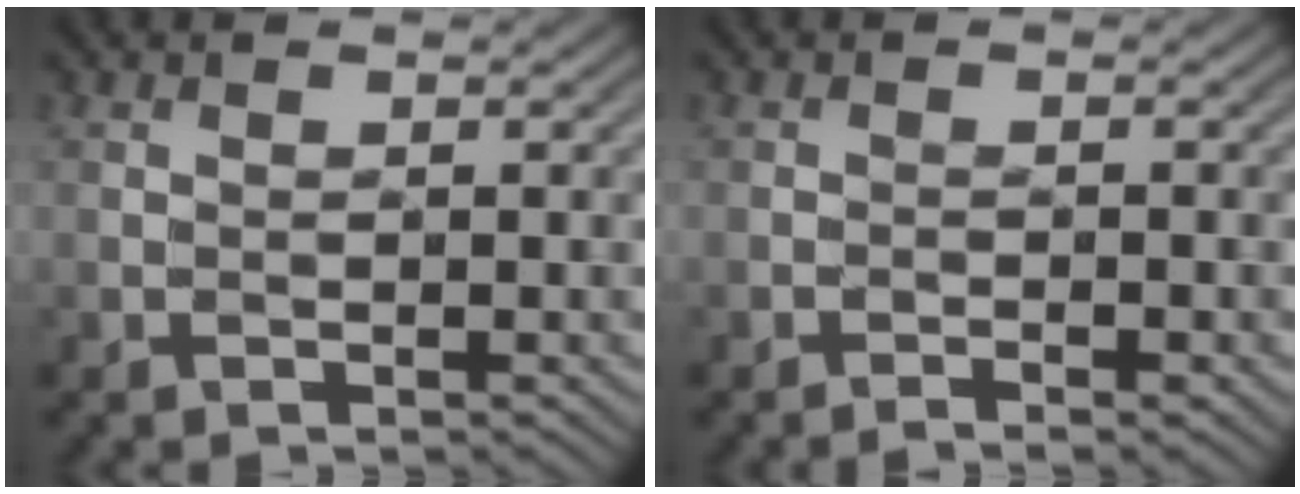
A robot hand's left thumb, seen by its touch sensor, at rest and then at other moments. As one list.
[{"total": 1.5, "force": [-1.2, -0.1, 0.9], "torque": [-0.019, 0.002, -0.020]}]